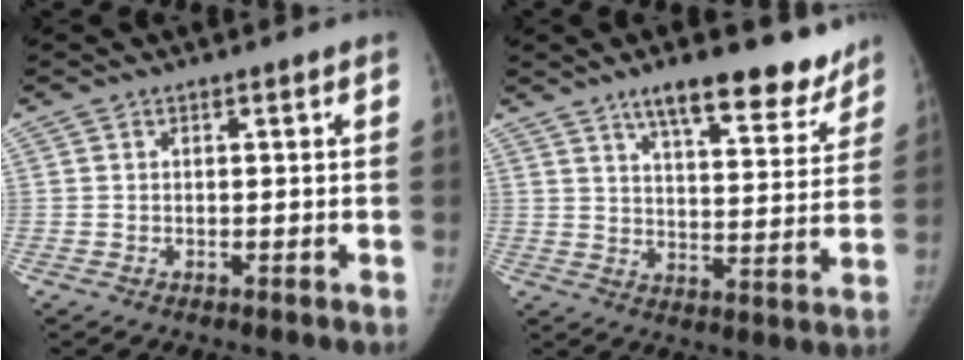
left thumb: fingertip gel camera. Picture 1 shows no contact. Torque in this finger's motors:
{"motor_torque": [0.72, -0.48, 0.93, -1.10, 0.15]}